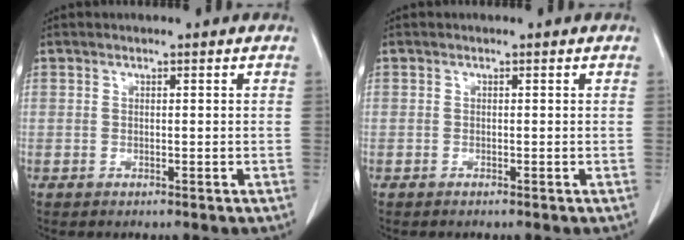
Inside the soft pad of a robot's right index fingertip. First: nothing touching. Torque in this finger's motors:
{"motor_torque": [-0.03, 0.01, 0.01, 0.02]}